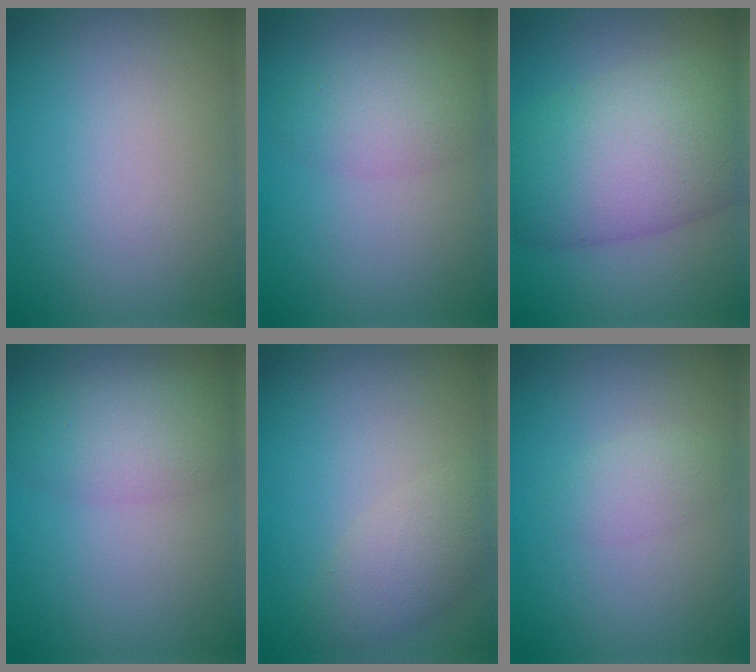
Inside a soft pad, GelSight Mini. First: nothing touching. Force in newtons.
{"total": 2.6, "press": 2.6, "slide": 0.2}
{"total": 10.2, "press": 10.2, "slide": 0.4}
{"total": 3.6, "press": 3.6, "slide": 0.1}
{"total": 3.0, "press": 3.0, "slide": 0.1}
{"total": 1.4, "press": 1.4, "slide": 0.1}